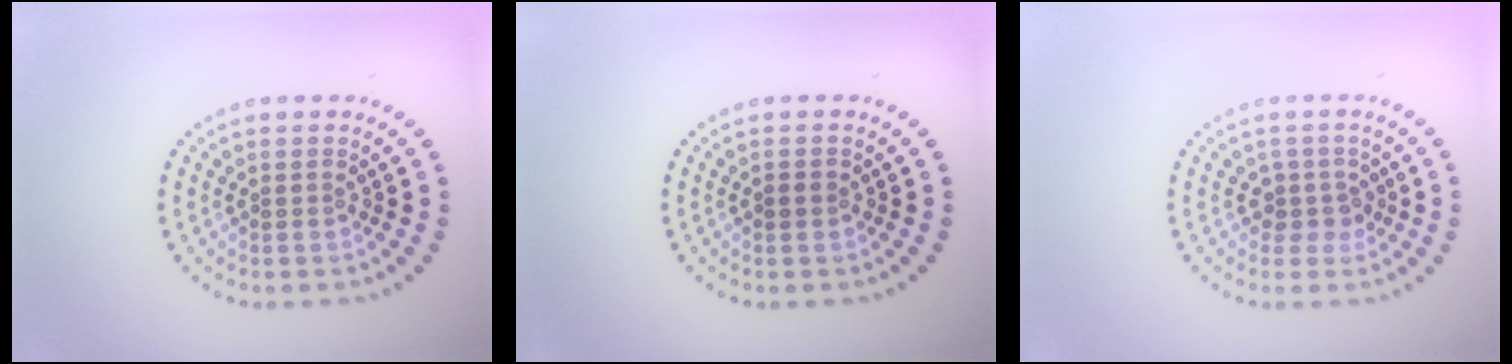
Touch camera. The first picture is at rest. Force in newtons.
{"total": 0.8, "press": 0.8, "slide": 0.3}
{"total": 2.0, "press": 1.5, "slide": 1.2}